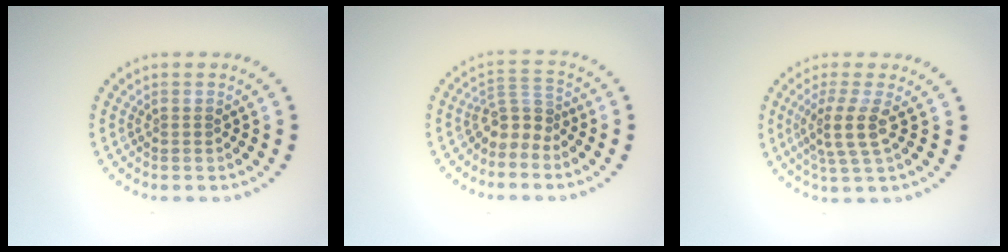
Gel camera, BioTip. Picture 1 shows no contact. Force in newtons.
{"total": 2.7, "press": 2.0, "slide": 1.9}
{"total": 3.2, "press": 2.5, "slide": 1.9}